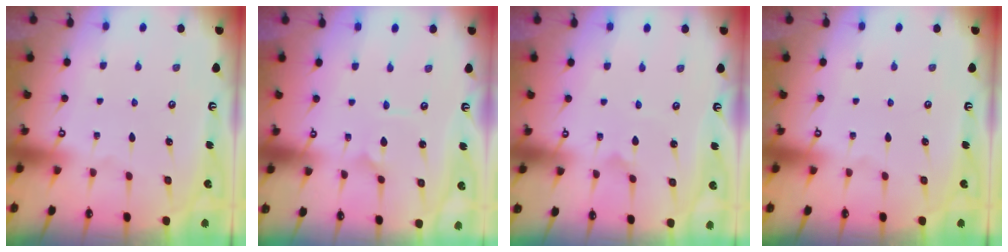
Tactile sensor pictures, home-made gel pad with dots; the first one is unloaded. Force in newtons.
{"total": 1.6, "press": 1.6, "slide": 0.1}
{"total": 1.0, "press": 1.0, "slide": 0.0}
{"total": 0.0}